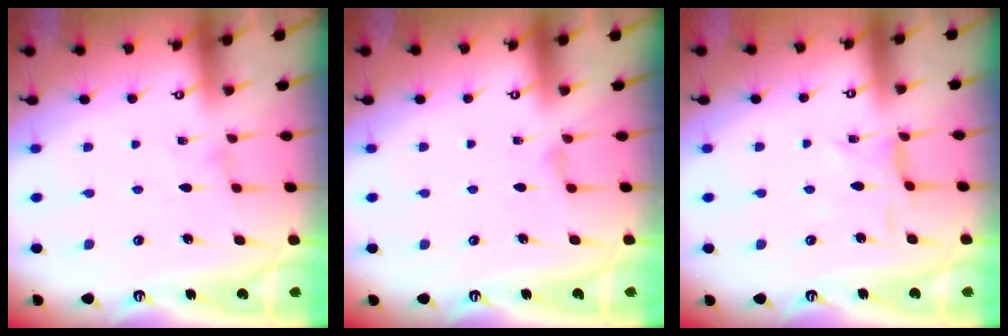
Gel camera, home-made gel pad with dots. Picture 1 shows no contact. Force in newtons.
{"total": 1.3, "press": 1.3, "slide": 0.3}
{"total": 1.5, "press": 1.5, "slide": 0.1}